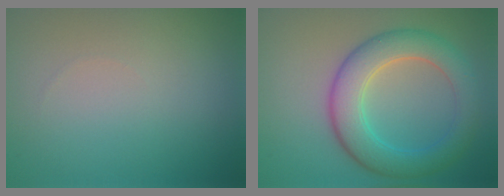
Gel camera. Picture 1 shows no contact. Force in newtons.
{"total": 6.2, "press": 6.2, "slide": 0.1}